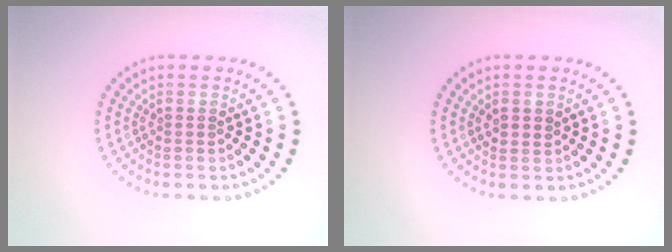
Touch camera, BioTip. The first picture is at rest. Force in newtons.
{"total": 1.1, "press": 1.0, "slide": 0.5}